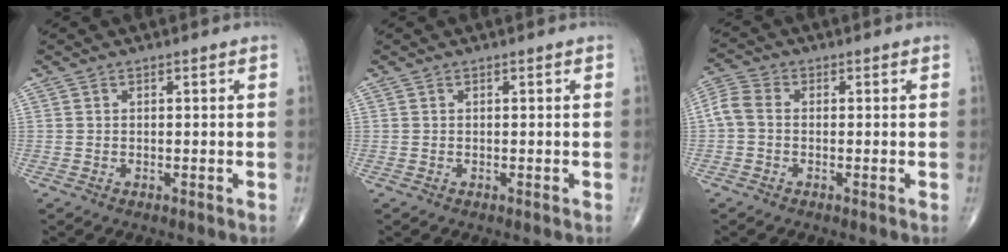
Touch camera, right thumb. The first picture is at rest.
{"total": 0.0}
{"total": 4.6, "force": [-0.4, 3.3, 3.3], "torque": [-0.075, 0.013, -0.019]}